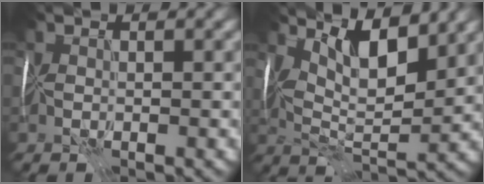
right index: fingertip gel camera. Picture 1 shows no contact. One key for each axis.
{"total": 7.3, "fx": 3.6, "fy": 2.7, "fz": 5.7, "tx": -0.105, "ty": -0.004, "tz": 0.064}